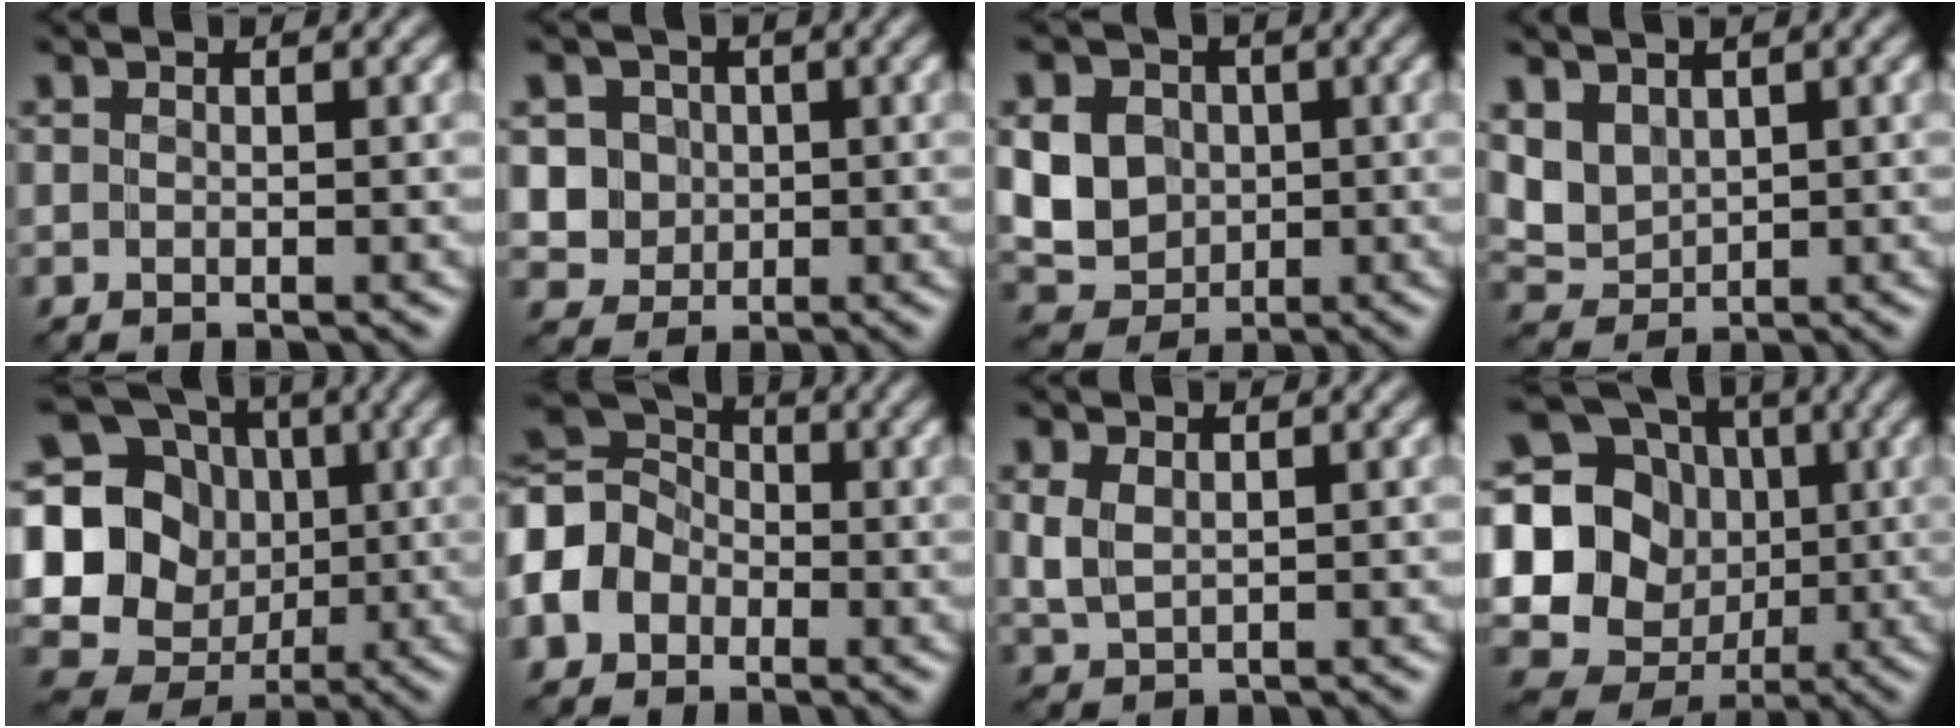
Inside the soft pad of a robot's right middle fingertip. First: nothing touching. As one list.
[{"total": 4.4, "force": [1.0, 4.1, 1.3], "torque": [-0.011, 0.015, 0.014]}, {"total": 6.3, "force": [0.7, 5.5, 2.9], "torque": [-0.065, 0.015, 0.001]}, {"total": 2.7, "force": [1.4, 2.0, 1.1], "torque": [-0.033, -0.006, 0.032]}, {"total": 16.7, "force": [0.9, 15.5, 6.3], "torque": [-0.167, 0.025, -0.006]}, {"total": 6.4, "force": [-1.4, 5.4, 3.2], "torque": [-0.076, 0.013, -0.044]}, {"total": 1.9, "force": [0.9, 1.2, 1.2], "torque": [-0.033, 0.001, 0.023]}, {"total": 18.8, "force": [0.9, 17.5, 6.8], "torque": [-0.174, 0.018, -0.014]}]